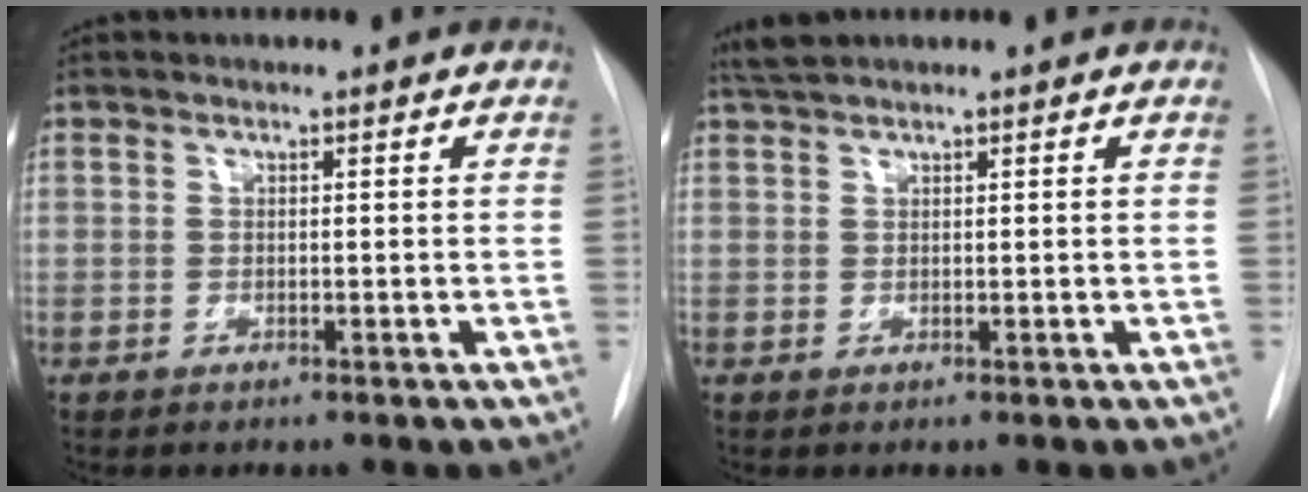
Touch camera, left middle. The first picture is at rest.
{"total": 2.1, "force": [2.0, 0.0, 0.9], "torque": [-0.018, 0.015, 0.039]}